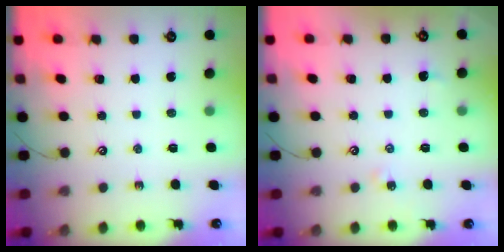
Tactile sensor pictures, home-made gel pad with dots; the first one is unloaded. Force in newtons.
{"total": 3.0, "press": 2.9, "slide": 0.5}